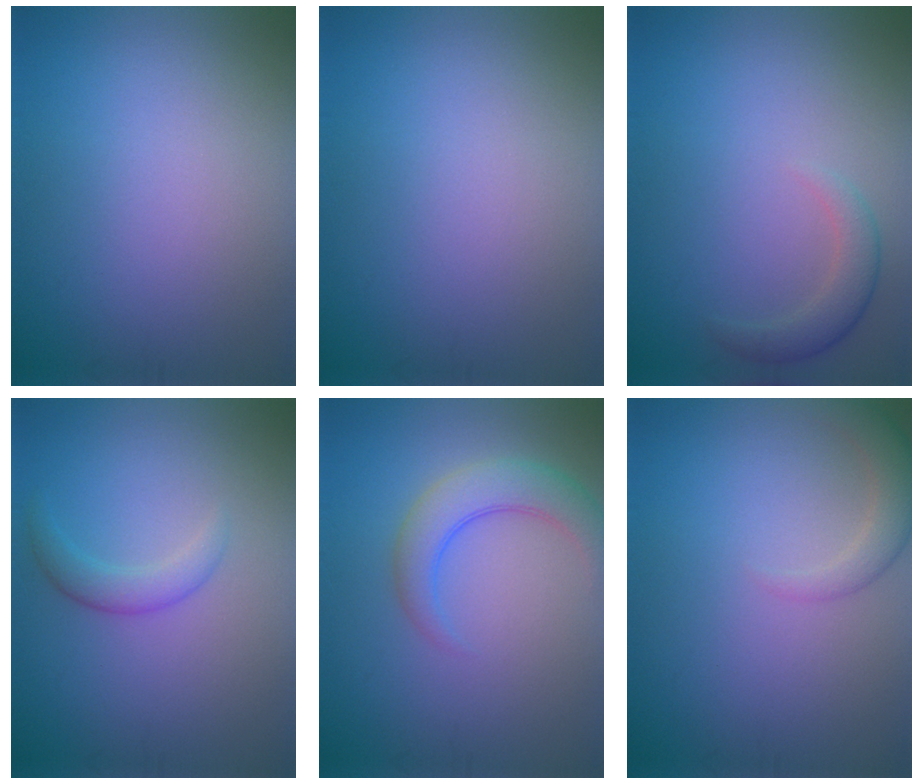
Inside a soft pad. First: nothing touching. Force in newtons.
{"total": 0.0}
{"total": 2.3, "press": 2.3, "slide": 0.3}
{"total": 2.1, "press": 2.1, "slide": 0.1}
{"total": 4.1, "press": 4.1, "slide": 0.3}
{"total": 2.5, "press": 2.5, "slide": 0.2}